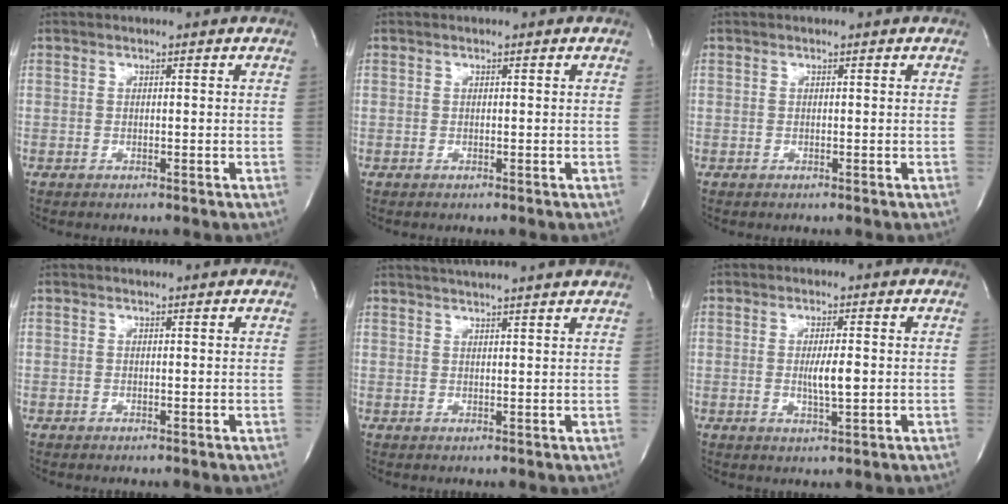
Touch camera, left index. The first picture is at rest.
{"total": 0.0}
{"total": 0.0}
{"total": 1.2, "force": [1.2, 0.2, 0.1], "torque": [-0.012, 0.006, 0.010]}
{"total": 11.0, "force": [9.9, -0.4, 4.8], "torque": [-0.080, 0.024, 0.125]}
{"total": 3.7, "force": [-0.1, 0.5, 3.7], "torque": [-0.068, -0.005, 0.001]}